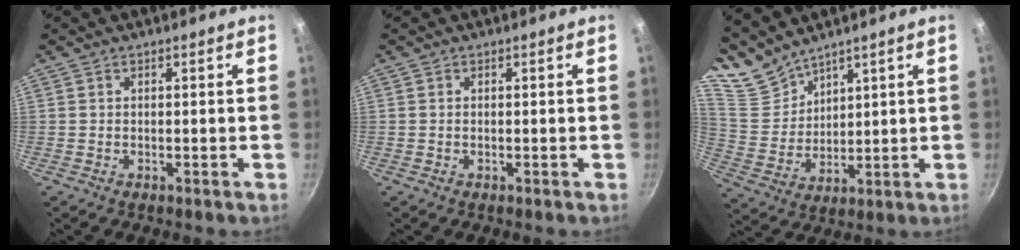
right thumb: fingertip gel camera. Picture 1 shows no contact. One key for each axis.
{"total": 0.0}
{"total": 8.1, "fx": 7.2, "fy": 3.4, "fz": 1.5, "tx": -0.018, "ty": -0.032, "tz": 0.164}